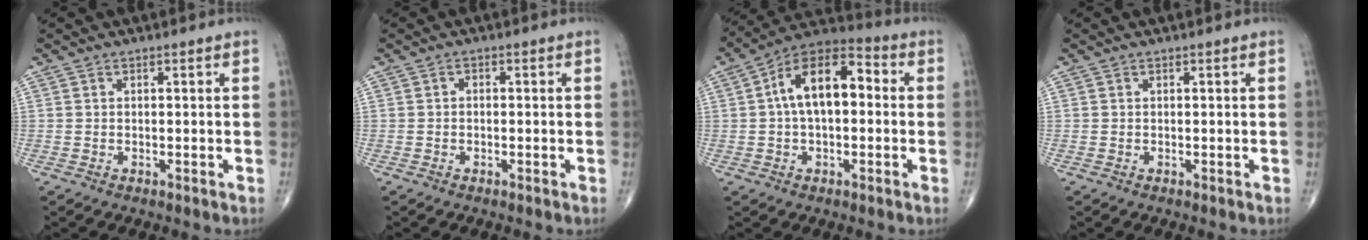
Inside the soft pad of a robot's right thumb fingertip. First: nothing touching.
{"total": 0.9, "force": [-0.2, 0.7, 0.5], "torque": [-0.005, 0.004, -0.007]}
{"total": 14.1, "force": [1.3, 7.7, 11.7], "torque": [-0.185, 0.041, 0.009]}
{"total": 0.0}